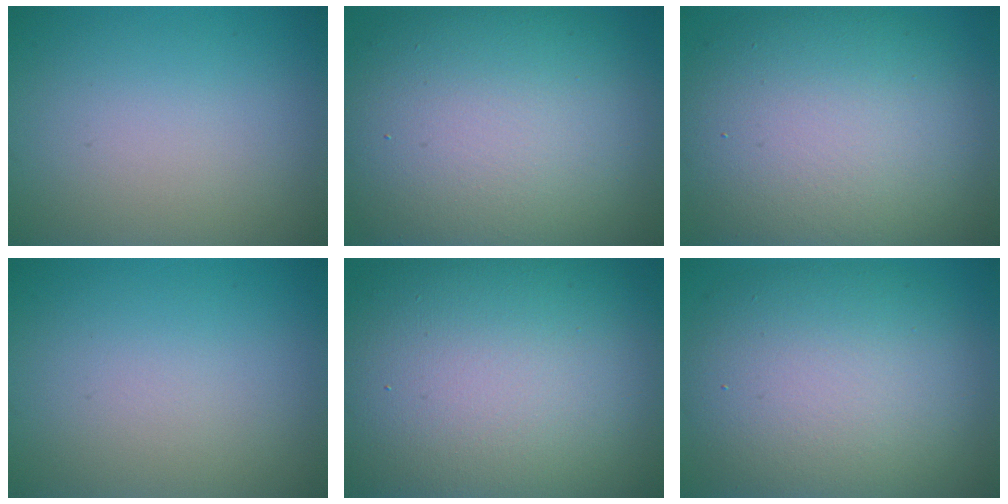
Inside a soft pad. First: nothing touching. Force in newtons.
{"total": 15.0, "press": 15.0, "slide": 0.4}
{"total": 12.9, "press": 12.9, "slide": 1.1}
{"total": 0.0}
{"total": 19.3, "press": 19.3, "slide": 1.0}
{"total": 10.6, "press": 10.6, "slide": 1.0}